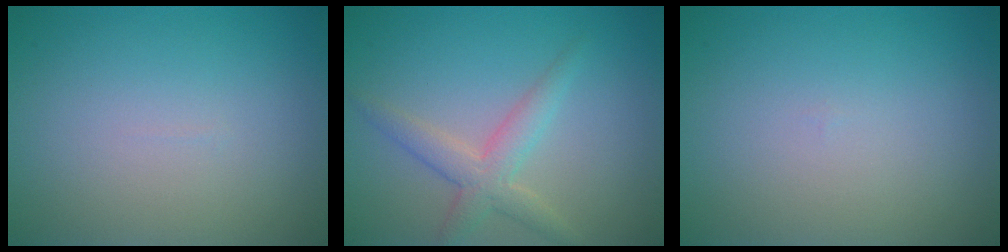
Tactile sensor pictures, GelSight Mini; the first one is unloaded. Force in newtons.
{"total": 3.0, "press": 3.0, "slide": 0.3}
{"total": 0.0}